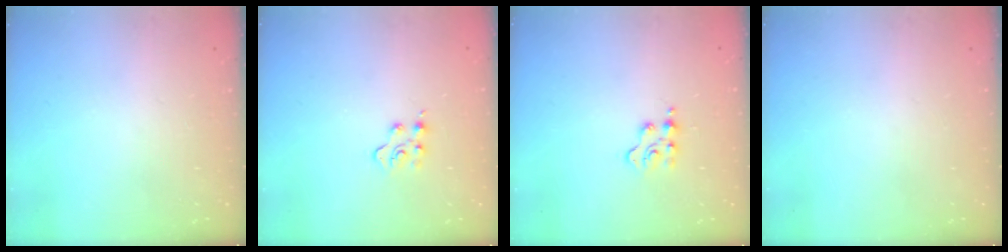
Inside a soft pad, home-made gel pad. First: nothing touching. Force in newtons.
{"total": 3.6, "press": 3.6, "slide": 0.4}
{"total": 2.9, "press": 2.9, "slide": 0.5}
{"total": 0.0}